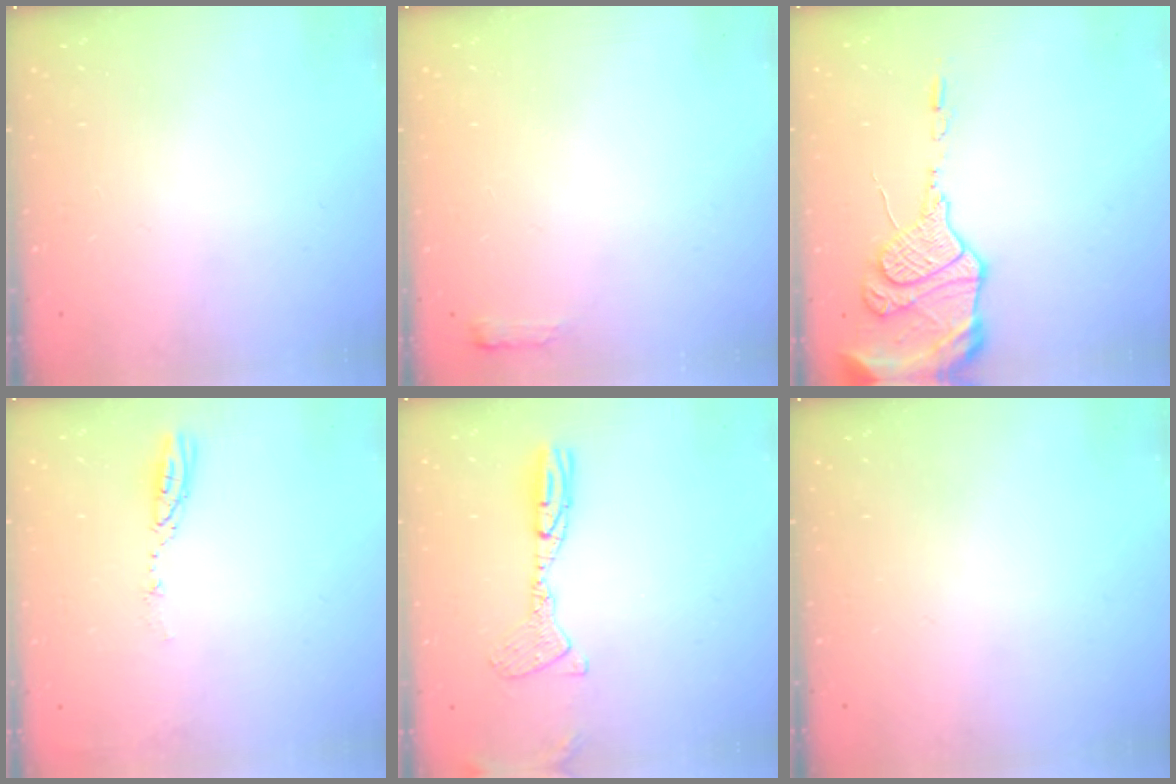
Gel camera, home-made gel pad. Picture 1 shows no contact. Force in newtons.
{"total": 2.7, "press": 2.6, "slide": 0.5}
{"total": 15.6, "press": 15.1, "slide": 3.7}
{"total": 3.5, "press": 3.5, "slide": 0.3}
{"total": 11.8, "press": 11.6, "slide": 2.1}
{"total": 0.0}